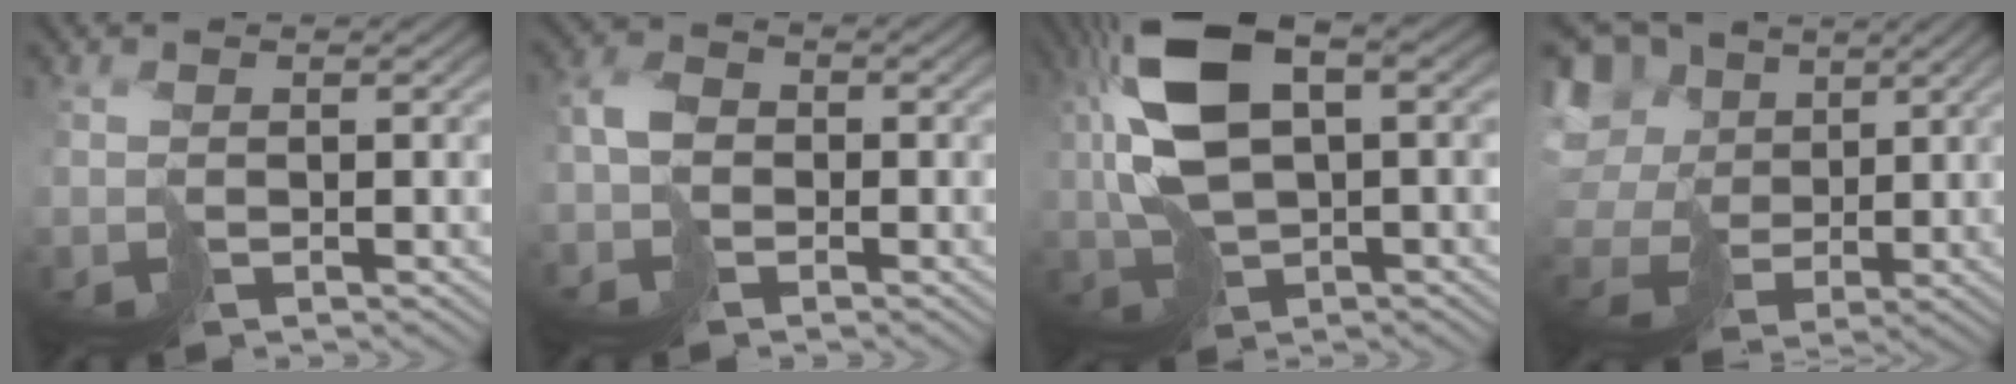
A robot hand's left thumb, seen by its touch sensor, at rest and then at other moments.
{"total": 4.2, "force": [-1.7, 3.1, 2.3], "torque": [-0.060, 0.002, -0.047]}
{"total": 13.1, "force": [2.4, 6.6, 11.1], "torque": [-0.245, 0.003, 0.048]}
{"total": 15.3, "force": [3.4, 12.2, 8.5], "torque": [-0.271, 0.001, 0.076]}